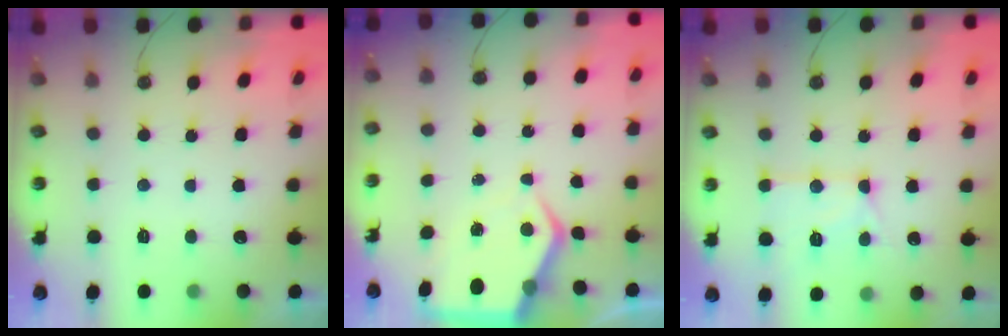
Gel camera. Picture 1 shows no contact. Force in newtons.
{"total": 7.1, "press": 7.1, "slide": 0.6}
{"total": 12.7, "press": 12.7, "slide": 1.3}